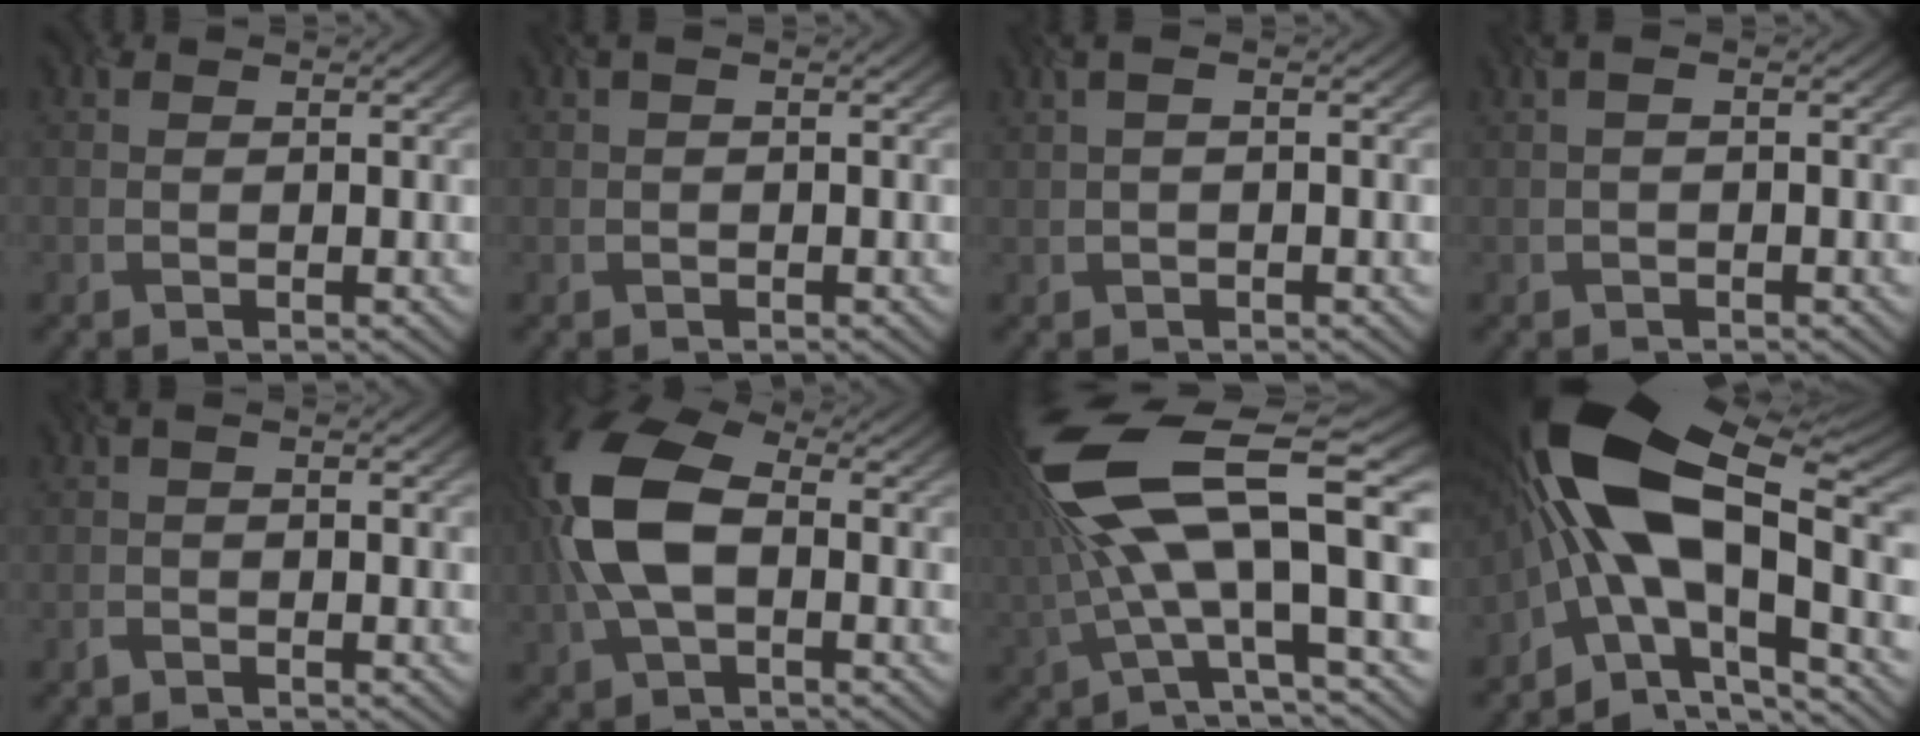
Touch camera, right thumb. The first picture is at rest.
{"total": 0.7, "force": [0.2, 0.5, 0.5], "torque": [-0.011, 0.002, 0.002]}
{"total": 1.7, "force": [0.6, 0.5, 1.5], "torque": [-0.036, 0.004, 0.012]}
{"total": 0.9, "force": [0.1, 0.0, 0.9], "torque": [-0.019, 0.002, 0.001]}
{"total": 1.0, "force": [-0.9, 0.2, 0.5], "torque": [-0.016, -0.003, -0.022]}
{"total": 12.2, "force": [0.1, 6.9, 10.1], "torque": [-0.246, 0.018, -0.010]}
{"total": 15.5, "force": [2.3, 5.2, 14.4], "torque": [-0.289, -0.010, 0.045]}
{"total": 16.8, "force": [-2.2, 7.8, 14.7], "torque": [-0.253, 0.006, -0.037]}